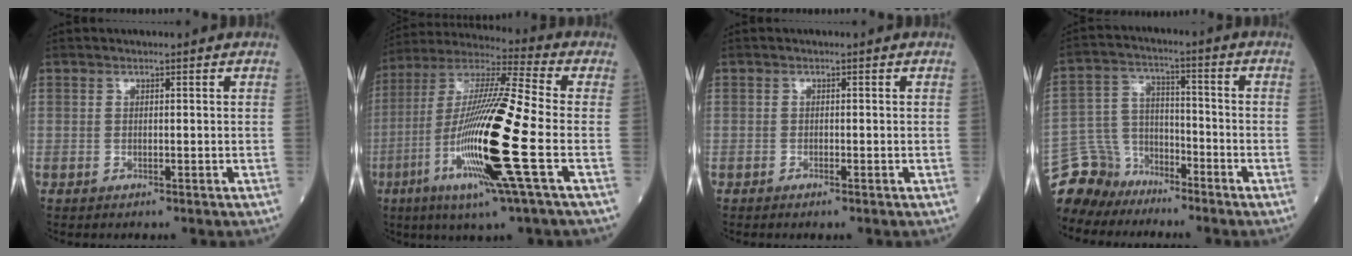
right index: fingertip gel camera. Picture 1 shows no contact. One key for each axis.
{"total": 21.0, "fx": -5.8, "fy": 0.0, "fz": 20.2, "tx": -0.422, "ty": -0.032, "tz": -0.120}
{"total": 0.7, "fx": -0.6, "fy": -0.1, "fz": 0.4, "tx": -0.014, "ty": -0.001, "tz": -0.010}
{"total": 9.2, "fx": -8.1, "fy": 4.3, "fz": -0.4, "tx": -0.010, "ty": 0.027, "tz": -0.158}